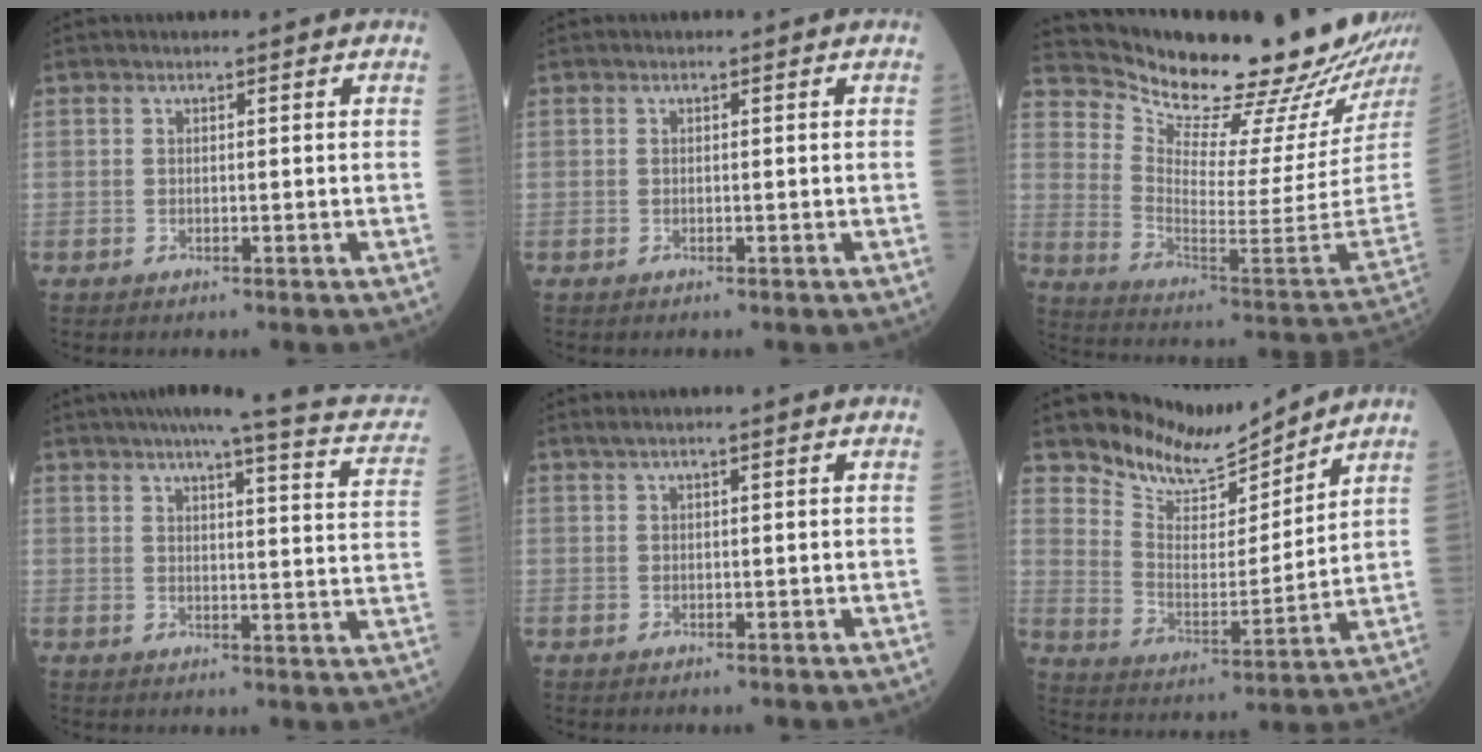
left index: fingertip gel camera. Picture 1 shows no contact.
{"total": 0.0}
{"total": 24.2, "force": [22.1, -0.9, 9.9], "torque": [-0.181, -0.127, 0.320]}
{"total": 18.4, "force": [15.1, 2.3, 10.3], "torque": [-0.126, -0.006, 0.162]}
{"total": 1.8, "force": [1.3, -0.3, 1.1], "torque": [-0.020, 0.020, 0.028]}
{"total": 9.2, "force": [9.0, 1.6, 0.7], "torque": [-0.021, -0.011, 0.175]}